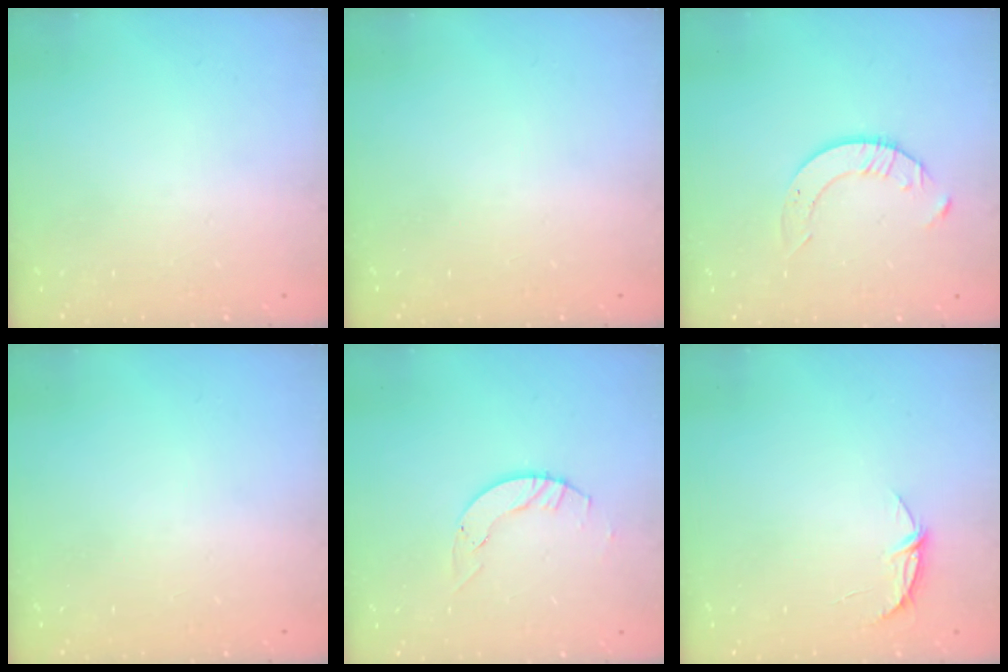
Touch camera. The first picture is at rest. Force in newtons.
{"total": 0.0}
{"total": 3.5, "press": 3.4, "slide": 0.4}
{"total": 0.0}
{"total": 4.5, "press": 4.5, "slide": 0.5}
{"total": 5.6, "press": 5.6, "slide": 0.4}